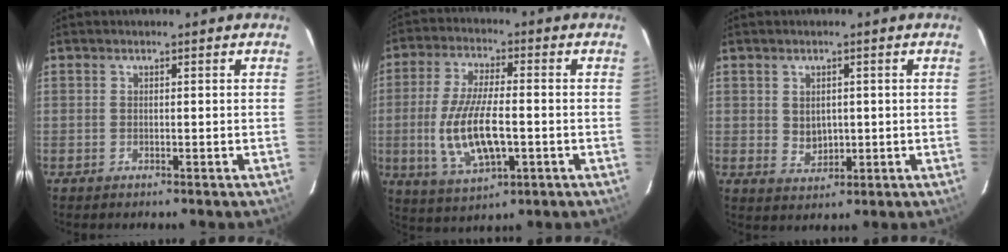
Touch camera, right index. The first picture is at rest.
{"total": 13.8, "force": [-2.5, 5.2, 12.6], "torque": [-0.254, -0.013, -0.038]}
{"total": 4.0, "force": [0.3, 3.3, 2.3], "torque": [-0.036, -0.003, 0.014]}